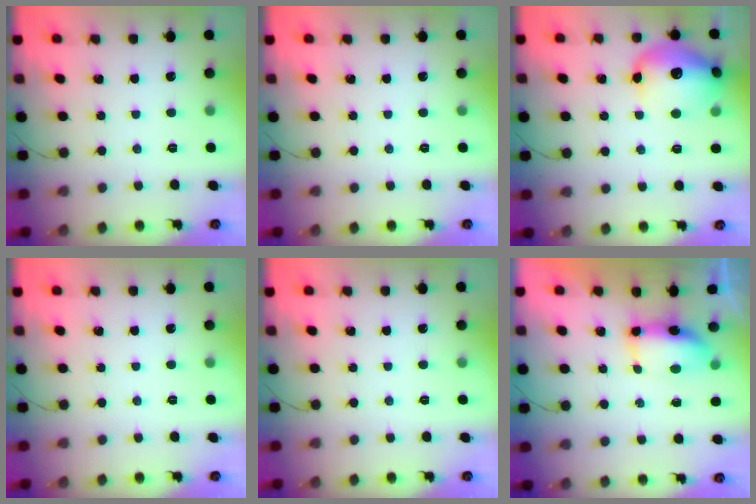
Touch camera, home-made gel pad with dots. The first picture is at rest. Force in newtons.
{"total": 0.0}
{"total": 17.1, "press": 17.1, "slide": 1.3}
{"total": 0.0}
{"total": 0.0}
{"total": 8.1, "press": 7.5, "slide": 3.2}